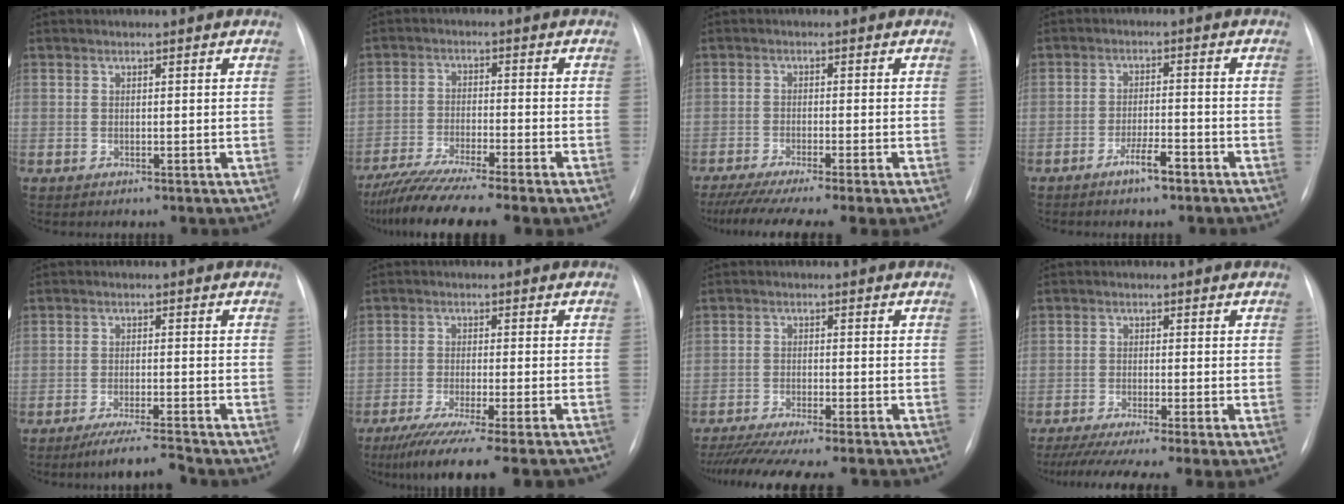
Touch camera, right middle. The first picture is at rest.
{"total": 11.6, "force": [-9.4, -0.6, 6.7], "torque": [-0.108, -0.031, -0.153]}
{"total": 12.6, "force": [-10.0, -0.1, 7.7], "torque": [-0.118, -0.034, -0.158]}
{"total": 3.9, "force": [-2.7, 0.5, 2.8], "torque": [-0.053, -0.001, -0.047]}
{"total": 5.0, "force": [-4.3, -1.3, 2.1], "torque": [-0.037, -0.021, -0.078]}
{"total": 13.8, "force": [-11.3, -1.0, 7.9], "torque": [-0.109, -0.048, -0.174]}
{"total": 14.1, "force": [-12.4, 0.6, 6.7], "torque": [-0.099, -0.025, -0.179]}
{"total": 13.5, "force": [-10.6, -0.1, 8.4], "torque": [-0.124, -0.034, -0.166]}